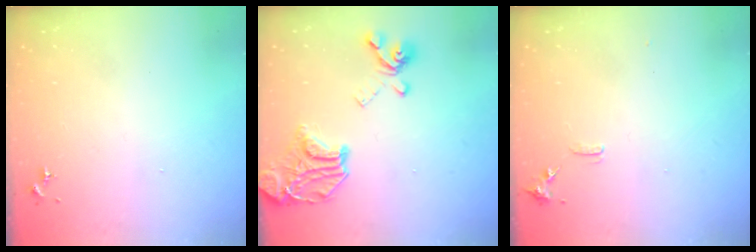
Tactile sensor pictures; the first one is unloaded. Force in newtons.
{"total": 18.3, "press": 18.1, "slide": 2.4}
{"total": 6.8, "press": 6.7, "slide": 0.9}